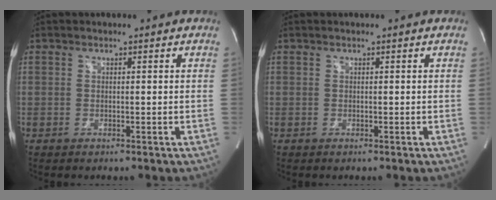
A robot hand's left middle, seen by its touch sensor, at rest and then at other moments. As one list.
[{"total": 0.0}]